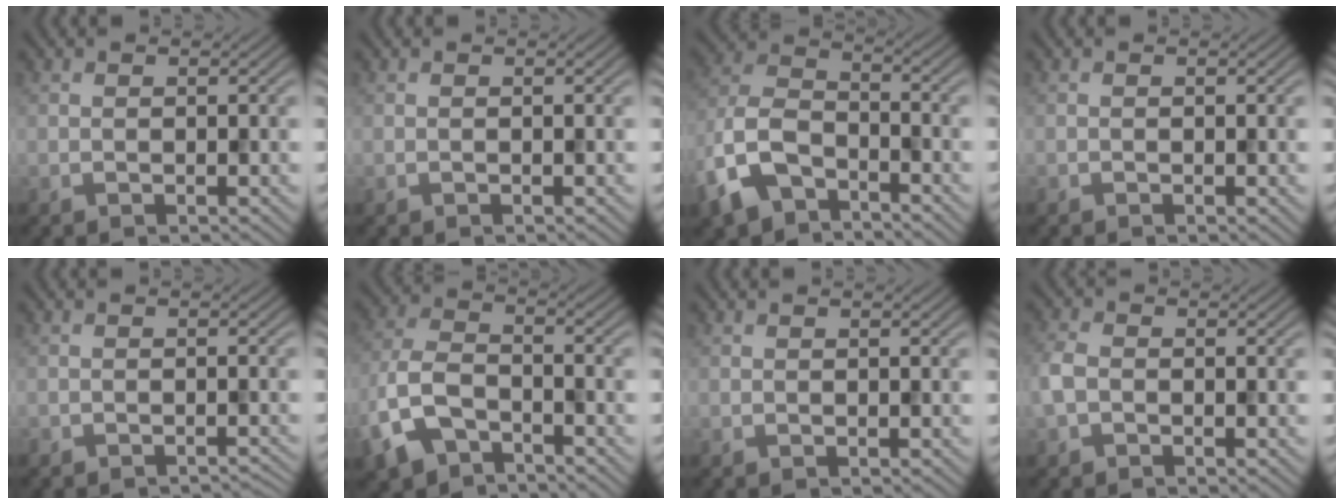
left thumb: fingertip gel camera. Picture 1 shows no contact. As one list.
[{"total": 0.0}, {"total": 9.8, "force": [-6.1, 5.1, 5.8], "torque": [-0.139, -0.009, -0.140]}, {"total": 0.0}, {"total": 1.5, "force": [-1.5, 0.2, 0.3], "torque": [0.002, -0.001, -0.022]}, {"total": 8.6, "force": [-5.0, 4.6, 5.3], "torque": [-0.131, -0.007, -0.114]}, {"total": 0.0}, {"total": 2.8, "force": [-0.9, 2.0, 1.8], "torque": [-0.048, 0.002, -0.026]}]